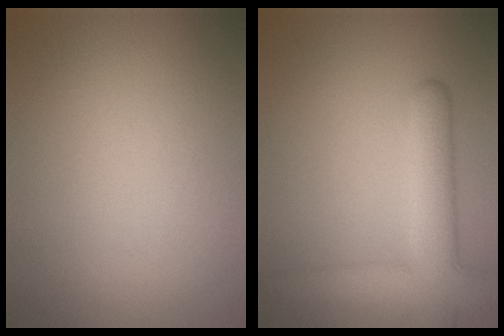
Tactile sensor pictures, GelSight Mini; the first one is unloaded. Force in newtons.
{"total": 6.2, "press": 6.1, "slide": 0.4}